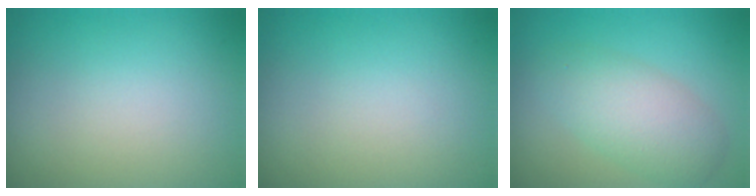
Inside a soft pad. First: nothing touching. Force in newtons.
{"total": 0.0}
{"total": 4.5, "press": 4.5, "slide": 0.1}